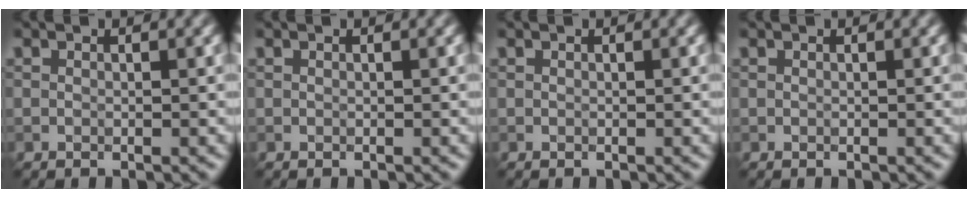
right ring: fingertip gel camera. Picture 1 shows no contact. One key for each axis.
{"total": 0.0}
{"total": 0.0}
{"total": 0.0}